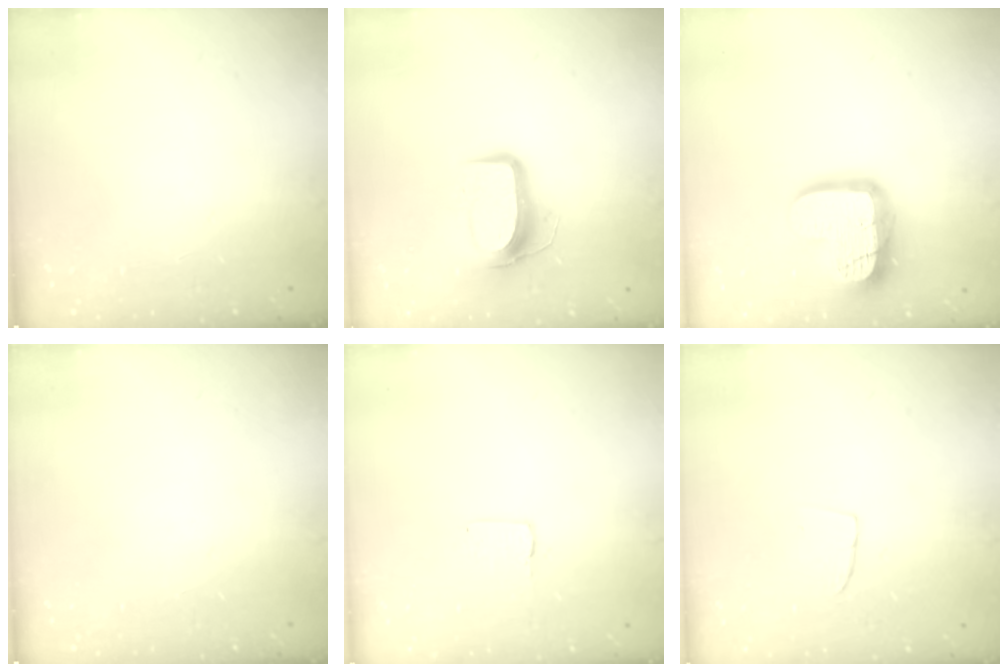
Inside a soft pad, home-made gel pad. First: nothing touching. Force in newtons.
{"total": 9.7, "press": 9.7, "slide": 0.8}
{"total": 17.4, "press": 17.4, "slide": 1.7}
{"total": 0.0}
{"total": 2.0, "press": 2.0, "slide": 0.1}
{"total": 2.9, "press": 2.9, "slide": 0.2}